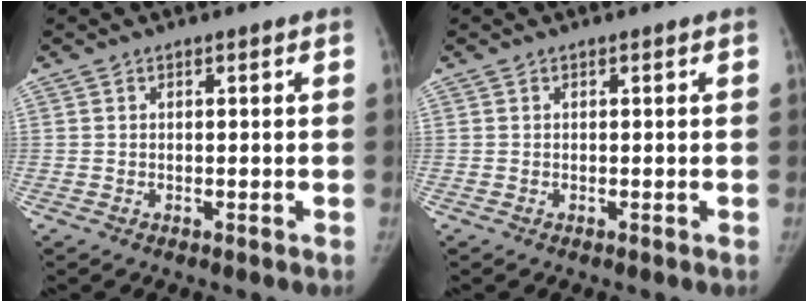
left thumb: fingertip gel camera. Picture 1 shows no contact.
{"total": 0.0}